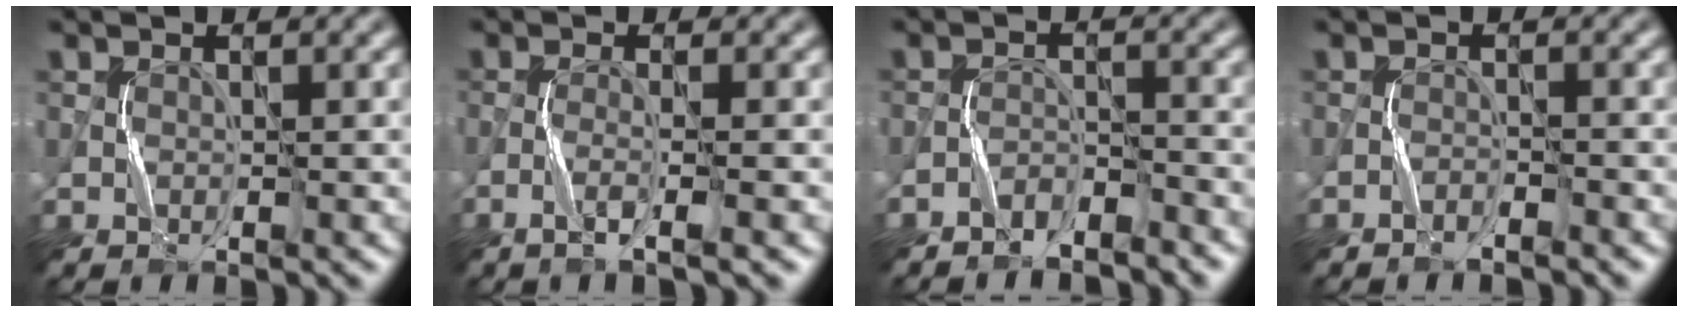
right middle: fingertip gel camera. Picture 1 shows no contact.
{"total": 2.2, "force": [-1.1, 0.0, 1.9], "torque": [-0.034, 0.003, -0.030]}
{"total": 2.6, "force": [-2.5, 0.6, 0.5], "torque": [-0.008, 0.004, -0.050]}
{"total": 1.1, "force": [-1.1, 0.1, 0.2], "torque": [-0.006, 0.005, -0.019]}